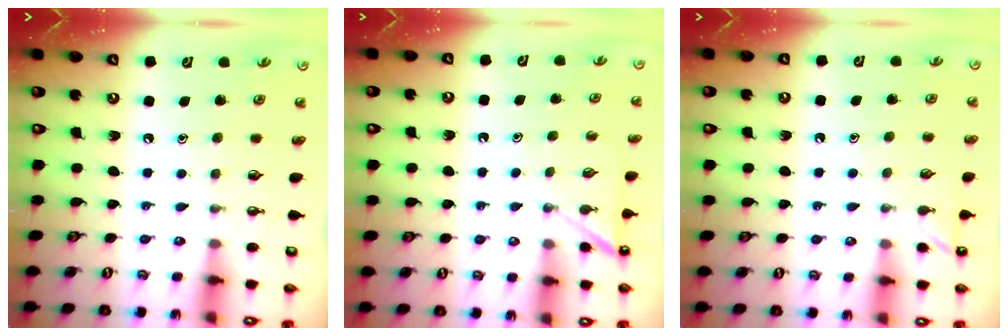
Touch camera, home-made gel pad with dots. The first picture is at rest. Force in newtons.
{"total": 4.0, "press": 4.0, "slide": 0.4}
{"total": 2.2, "press": 2.2, "slide": 0.3}